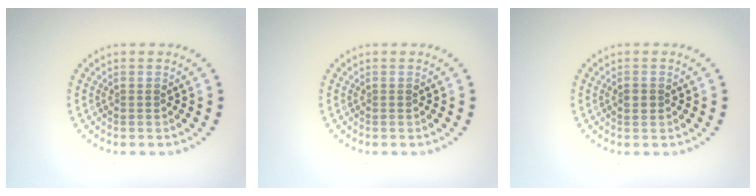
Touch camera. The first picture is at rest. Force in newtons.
{"total": 0.0}
{"total": 1.3, "press": 1.3, "slide": 0.0}